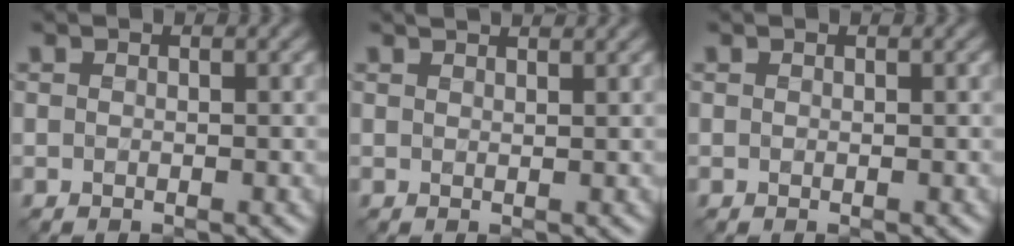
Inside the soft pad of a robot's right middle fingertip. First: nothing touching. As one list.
[{"total": 2.3, "force": [1.9, 0.7, 1.0], "torque": [0.005, 0.010, 0.006]}, {"total": 0.0}]